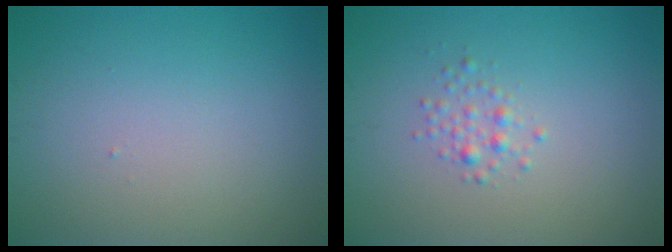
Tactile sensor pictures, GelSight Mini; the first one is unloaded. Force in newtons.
{"total": 1.3, "press": 1.3, "slide": 0.0}